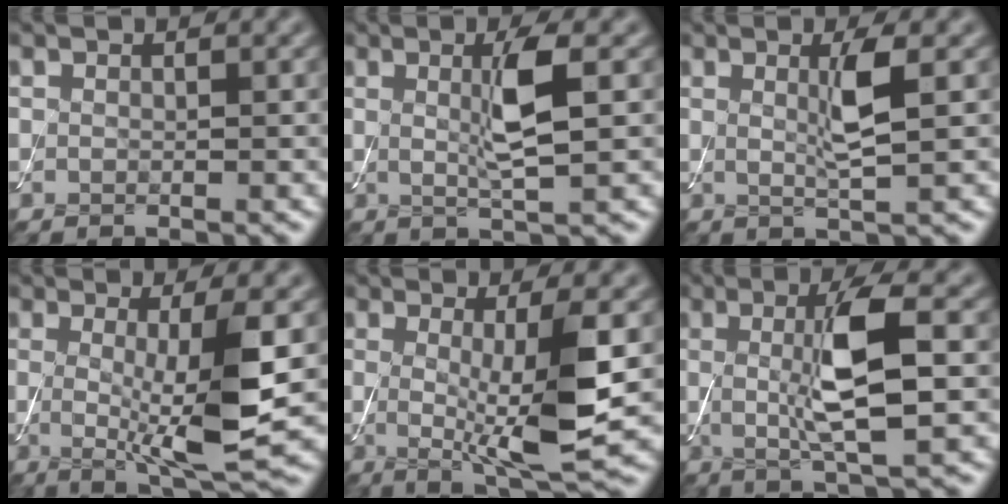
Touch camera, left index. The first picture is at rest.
{"total": 4.2, "force": [0.6, 0.7, 4.1], "torque": [-0.078, -0.005, 0.010]}
{"total": 3.2, "force": [0.6, 0.5, 3.1], "torque": [-0.058, -0.005, 0.010]}
{"total": 7.3, "force": [-0.1, 1.2, 7.2], "torque": [-0.115, -0.018, 0.004]}
{"total": 7.2, "force": [-0.1, 1.3, 7.1], "torque": [-0.114, -0.018, 0.004]}
{"total": 6.7, "force": [0.4, 1.4, 6.6], "torque": [-0.124, 0.000, 0.007]}